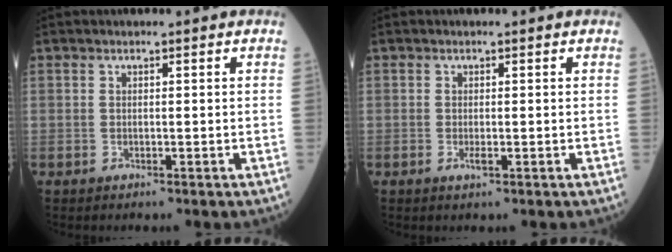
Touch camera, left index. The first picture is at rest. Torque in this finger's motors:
{"motor_torque": [0.08, 0.03, 0.02, 0.00]}